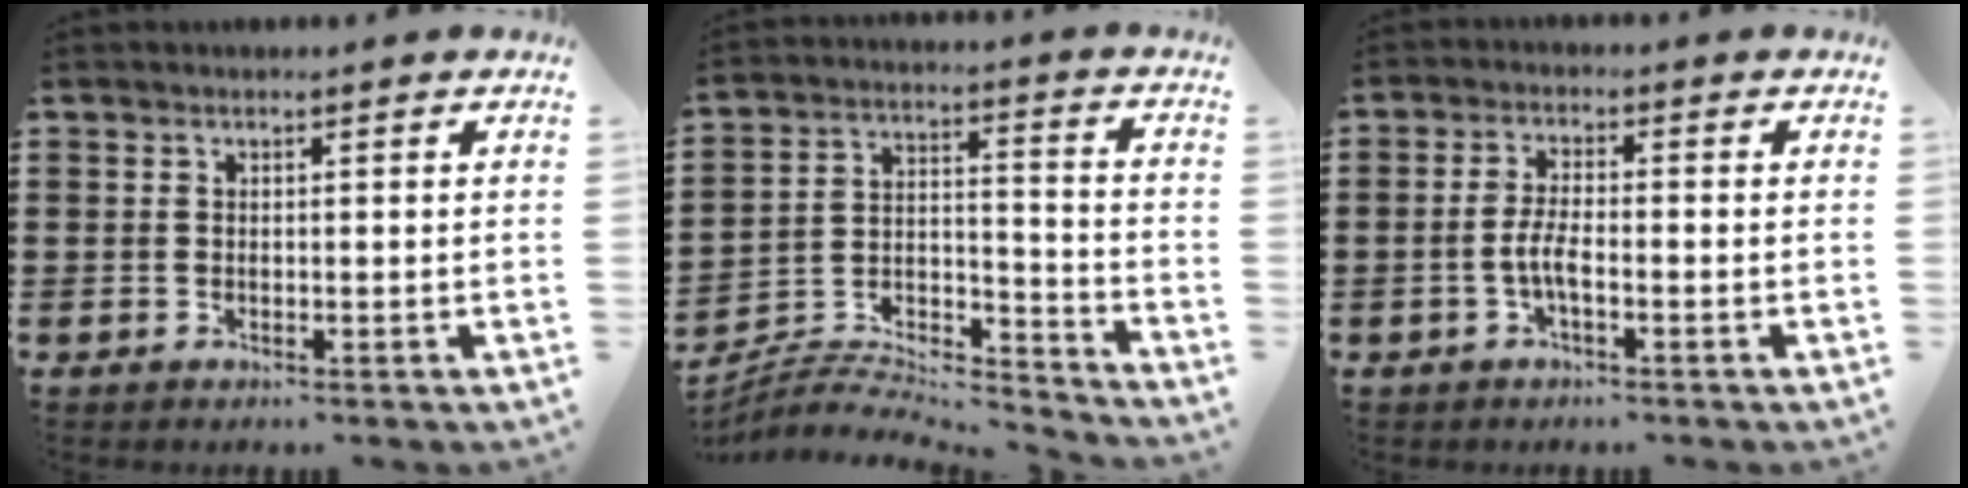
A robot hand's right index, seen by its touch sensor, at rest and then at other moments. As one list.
[{"total": 6.5, "force": [-6.2, 1.3, 1.5], "torque": [-0.034, -0.002, -0.126]}, {"total": 3.9, "force": [-1.3, 1.0, 3.6], "torque": [-0.084, -0.004, -0.030]}]